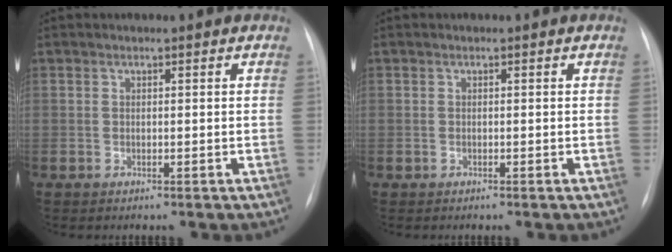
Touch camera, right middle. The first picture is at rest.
{"total": 0.0}